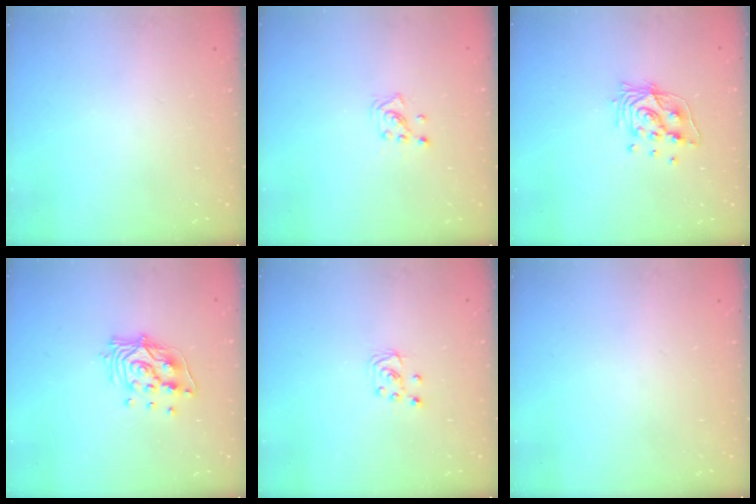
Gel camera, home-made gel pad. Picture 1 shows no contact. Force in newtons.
{"total": 2.1, "press": 2.0, "slide": 0.8}
{"total": 10.7, "press": 10.5, "slide": 1.7}
{"total": 12.9, "press": 12.9, "slide": 1.4}
{"total": 4.2, "press": 4.2, "slide": 0.3}
{"total": 0.0}